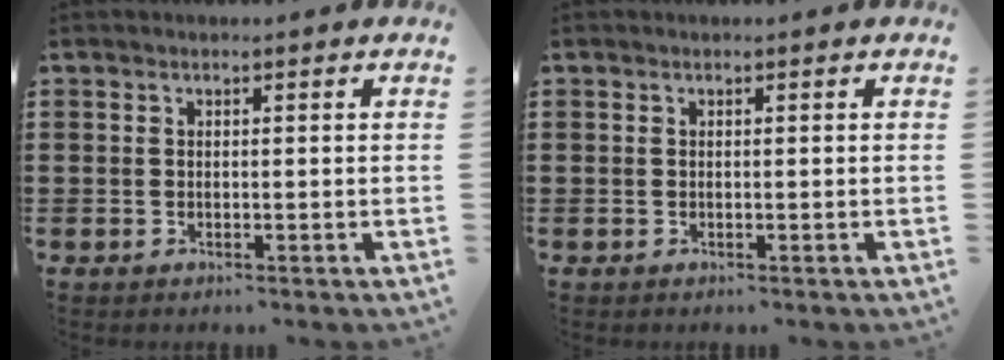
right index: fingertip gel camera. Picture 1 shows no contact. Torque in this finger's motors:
{"motor_torque": [1.10, 1.04, 0.00, 0.00]}